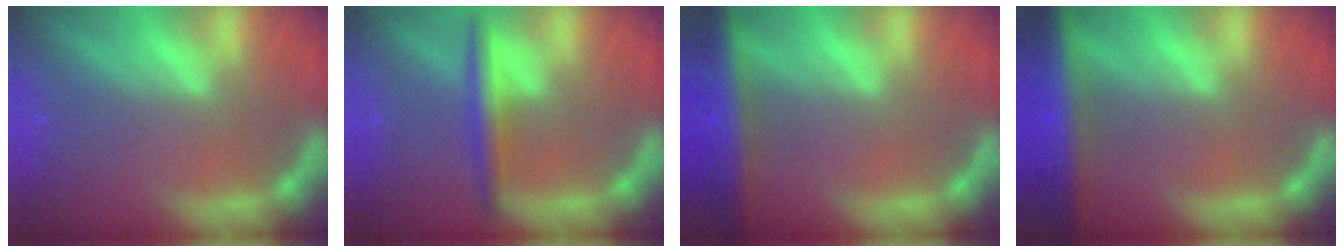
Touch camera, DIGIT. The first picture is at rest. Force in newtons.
{"total": 3.5}
{"total": 7.5}
{"total": 9.0}